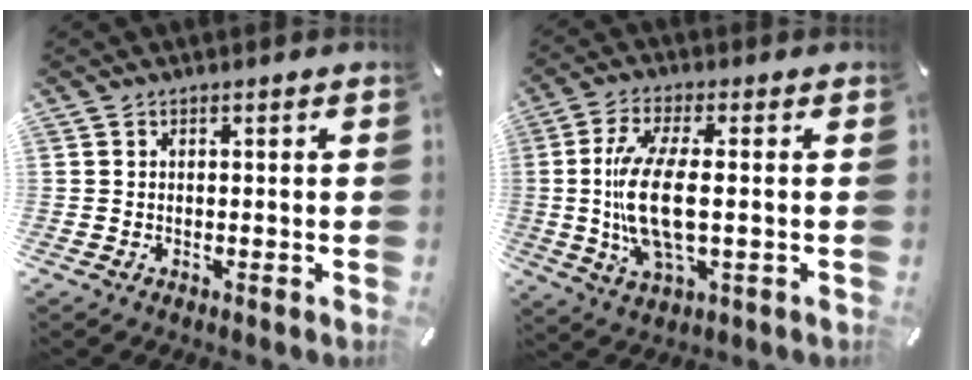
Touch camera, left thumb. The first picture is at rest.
{"total": 13.5, "force": [0.0, 5.0, 12.5], "torque": [-0.267, -0.016, -0.004]}